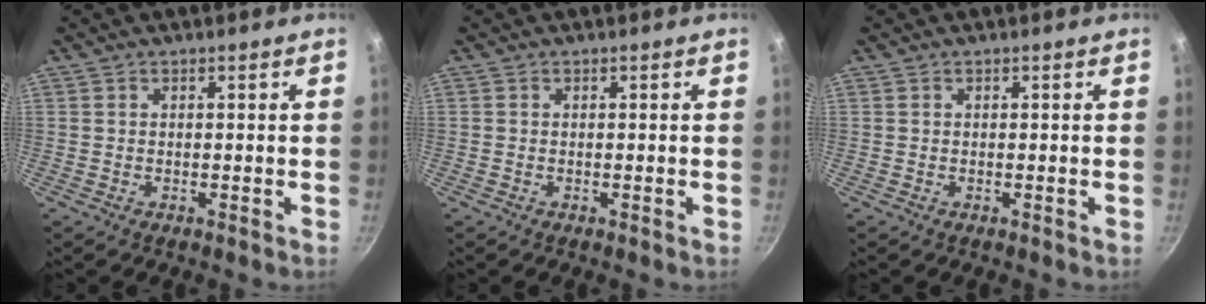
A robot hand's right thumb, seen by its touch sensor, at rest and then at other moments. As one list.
[{"total": 0.0}, {"total": 0.0}]